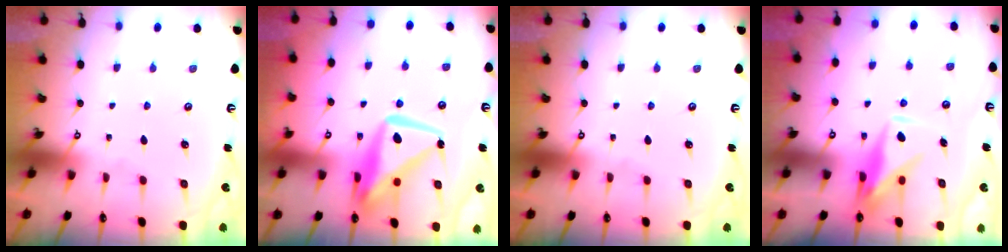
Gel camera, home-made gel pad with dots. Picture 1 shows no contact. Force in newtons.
{"total": 13.4, "press": 13.3, "slide": 1.6}
{"total": 0.0}
{"total": 8.1, "press": 8.1, "slide": 0.2}